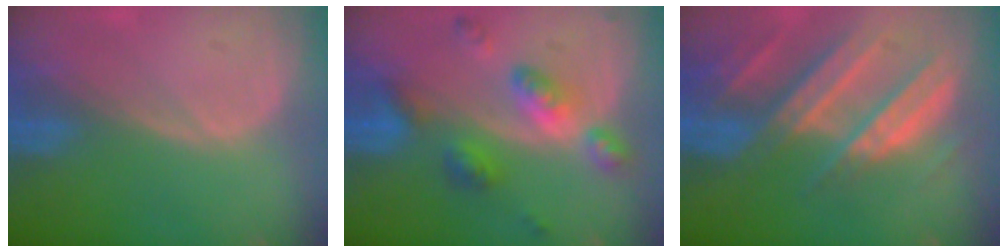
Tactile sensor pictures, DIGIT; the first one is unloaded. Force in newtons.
{"total": 7.4, "press": 7.4, "slide": 0.5}
{"total": 10.5, "press": 9.3, "slide": 5.0}